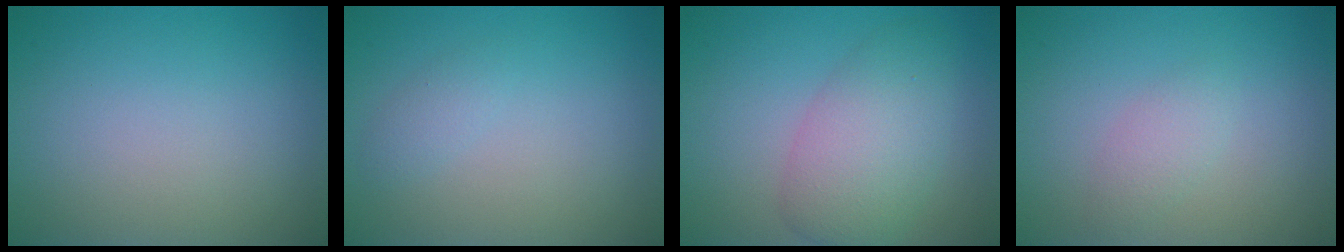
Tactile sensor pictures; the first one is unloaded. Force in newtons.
{"total": 0.9, "press": 0.9, "slide": 0.0}
{"total": 5.2, "press": 5.2, "slide": 0.3}
{"total": 1.5, "press": 1.5, "slide": 0.0}